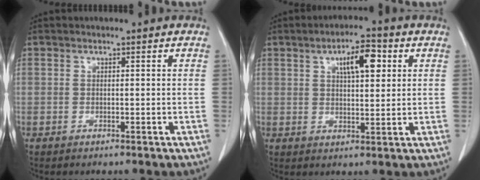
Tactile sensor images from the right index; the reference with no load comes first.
{"total": 7.0, "force": [2.8, 2.3, 6.1], "torque": [-0.100, 0.011, 0.044]}